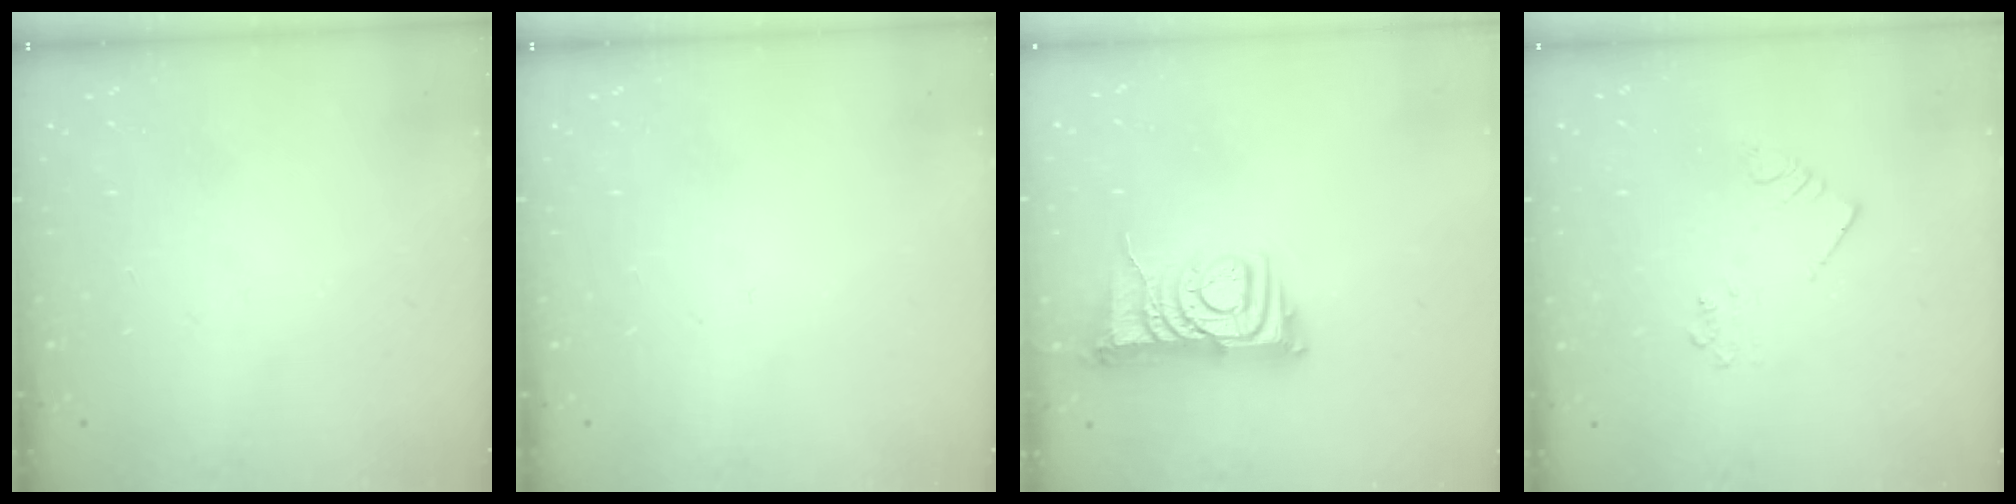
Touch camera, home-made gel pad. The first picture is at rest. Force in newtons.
{"total": 0.0}
{"total": 9.0, "press": 8.9, "slide": 1.0}
{"total": 2.5, "press": 2.5, "slide": 0.2}